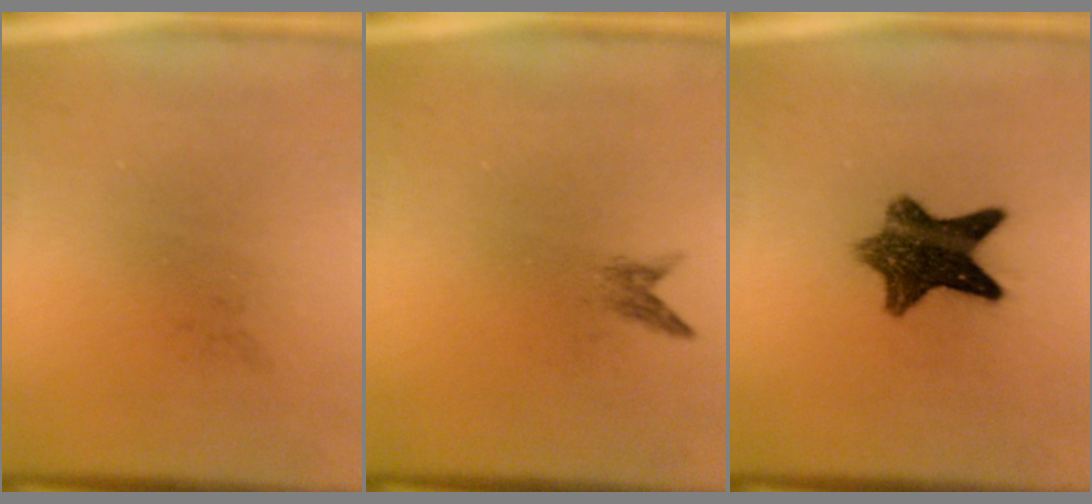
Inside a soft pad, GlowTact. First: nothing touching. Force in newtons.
{"total": 0.9}
{"total": 9.3}